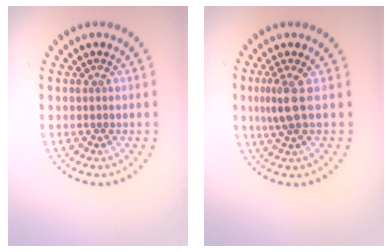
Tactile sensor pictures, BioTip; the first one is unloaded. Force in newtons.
{"total": 2.2, "press": 1.7, "slide": 1.4}